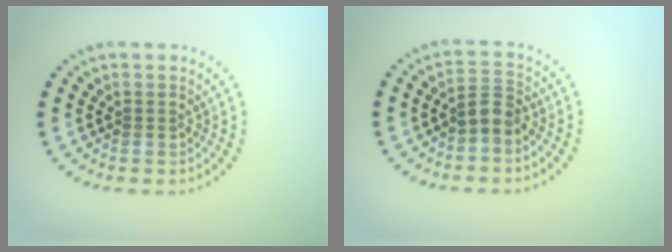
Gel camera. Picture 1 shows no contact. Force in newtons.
{"total": 2.2, "press": 1.8, "slide": 1.2}